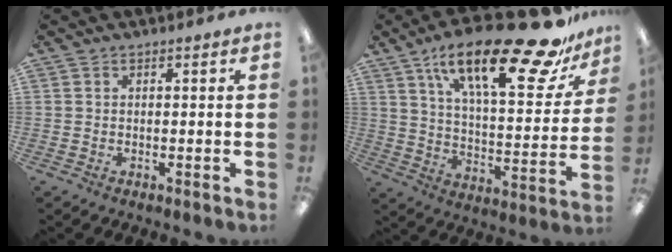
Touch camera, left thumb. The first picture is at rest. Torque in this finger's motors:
{"motor_torque": [0.43, 0.47, 1.63, -1.15, 0.40]}